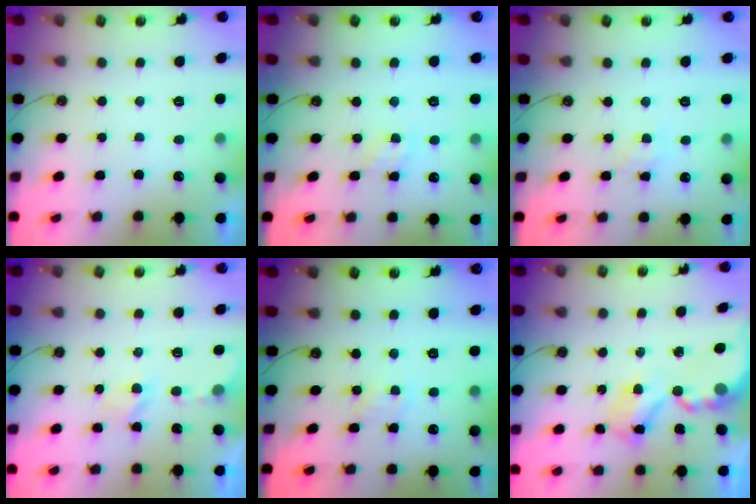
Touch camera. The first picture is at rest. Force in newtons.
{"total": 3.5, "press": 3.4, "slide": 0.5}
{"total": 1.9, "press": 1.9, "slide": 0.2}
{"total": 3.4, "press": 3.4, "slide": 0.5}
{"total": 2.2, "press": 2.2, "slide": 0.4}
{"total": 5.1, "press": 5.1, "slide": 0.4}